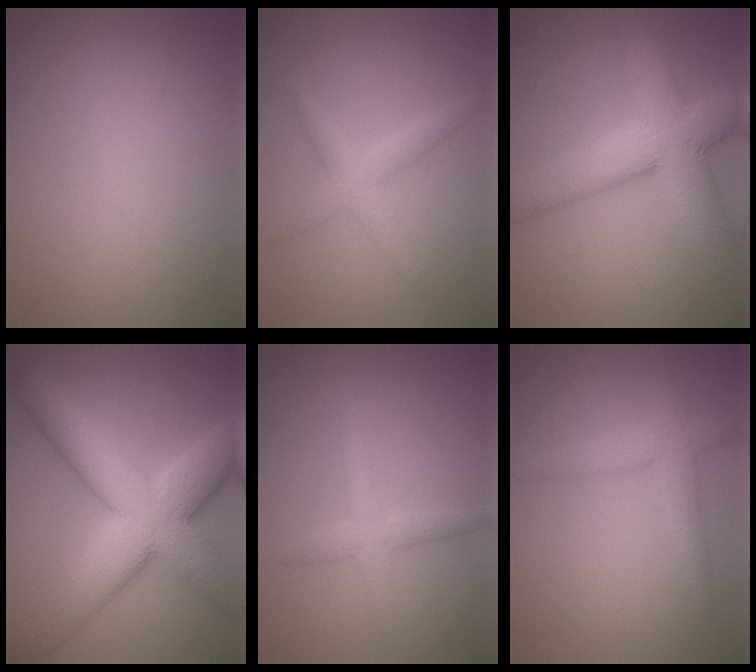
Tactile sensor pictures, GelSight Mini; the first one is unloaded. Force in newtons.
{"total": 2.5, "press": 2.5, "slide": 0.1}
{"total": 8.5, "press": 8.5, "slide": 0.6}
{"total": 12.1, "press": 12.1, "slide": 0.8}
{"total": 2.4, "press": 2.4, "slide": 0.0}
{"total": 2.8, "press": 2.8, "slide": 0.2}